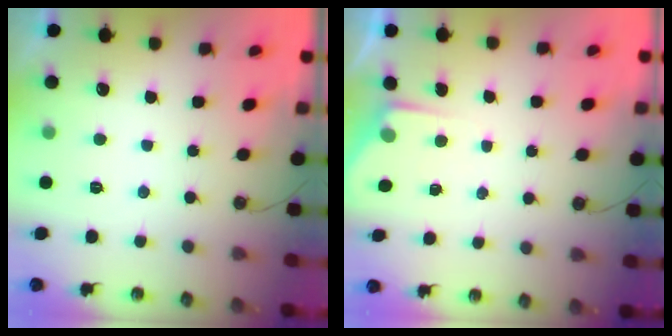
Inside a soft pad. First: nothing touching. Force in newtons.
{"total": 2.8, "press": 2.8, "slide": 0.4}